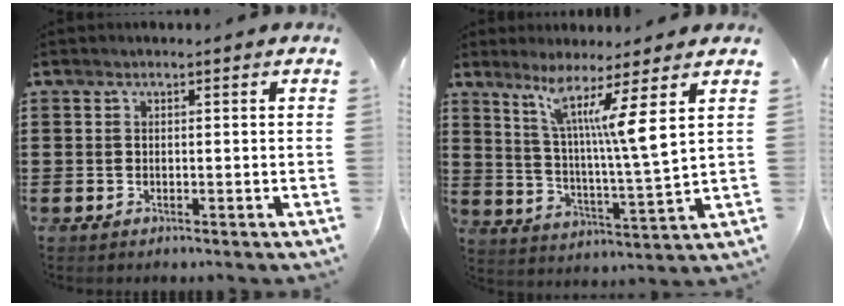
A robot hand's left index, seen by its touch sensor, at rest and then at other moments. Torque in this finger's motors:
{"motor_torque": [1.43, -0.71, 0.79, 0.21]}